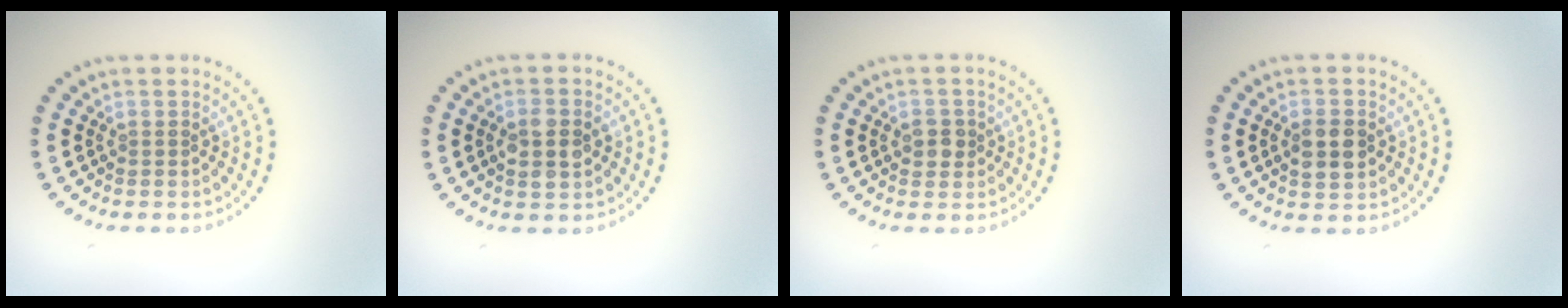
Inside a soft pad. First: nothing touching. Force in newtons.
{"total": 2.8, "press": 2.8, "slide": 0.2}
{"total": 1.8, "press": 1.8, "slide": 0.4}
{"total": 2.5, "press": 2.5, "slide": 0.1}